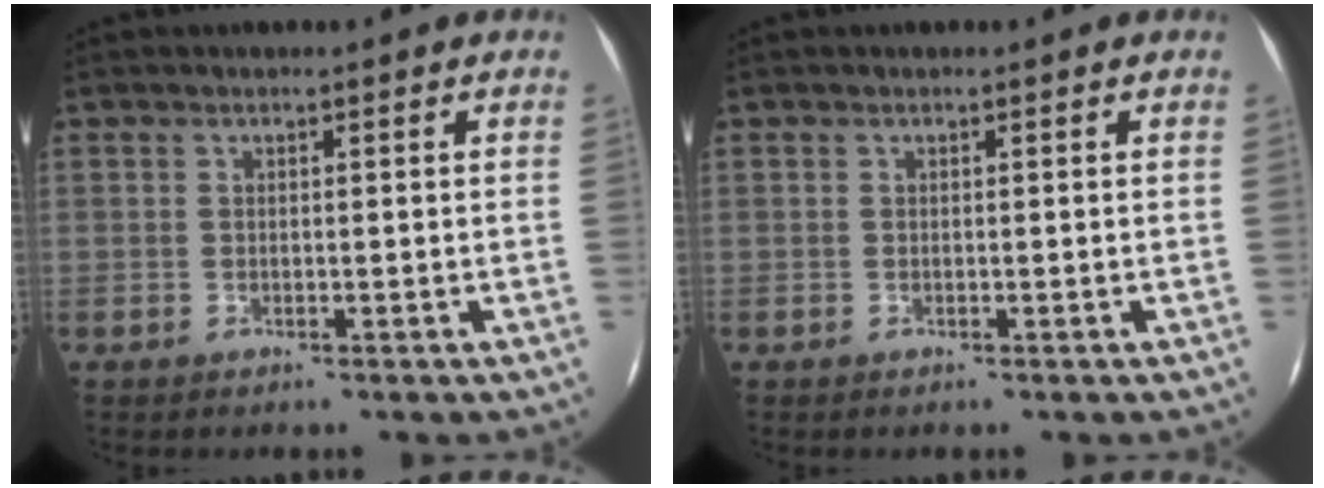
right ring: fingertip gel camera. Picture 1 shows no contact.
{"total": 0.0}